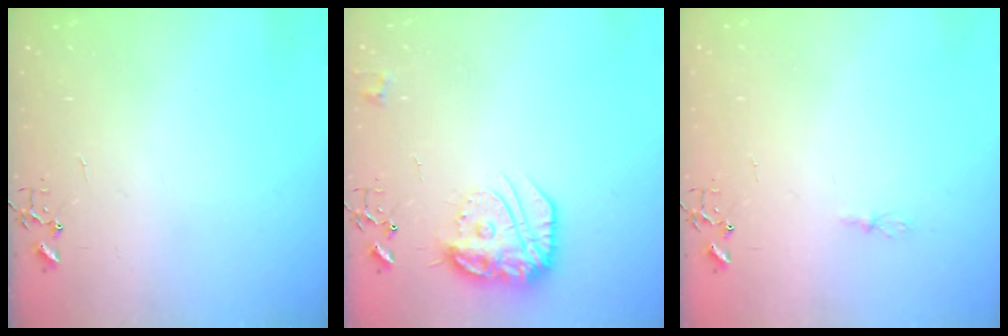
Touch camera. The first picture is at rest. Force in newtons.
{"total": 17.4, "press": 17.3, "slide": 1.2}
{"total": 4.1, "press": 4.1, "slide": 0.5}